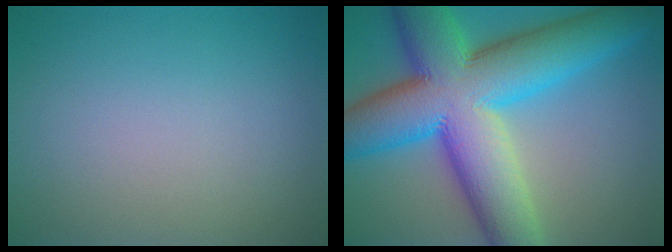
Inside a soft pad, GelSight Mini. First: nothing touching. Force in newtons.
{"total": 15.9, "press": 15.9, "slide": 0.5}